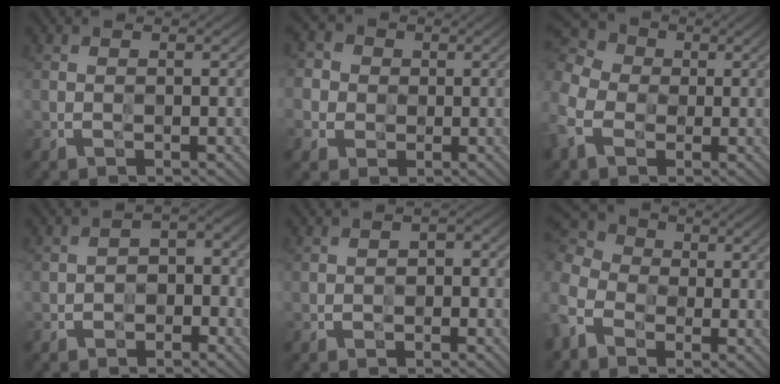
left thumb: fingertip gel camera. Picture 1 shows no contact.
{"total": 4.9, "force": [0.3, 4.7, 1.3], "torque": [-0.050, 0.007, -0.012]}
{"total": 11.8, "force": [-2.7, 9.2, 6.9], "torque": [-0.222, -0.025, -0.055]}
{"total": 3.3, "force": [-1.8, 2.2, 1.6], "torque": [-0.020, 0.001, -0.038]}
{"total": 1.9, "force": [-0.9, 1.2, 1.2], "torque": [-0.018, -0.004, -0.018]}
{"total": 9.9, "force": [-4.1, 7.3, 5.3], "torque": [-0.175, -0.031, -0.084]}